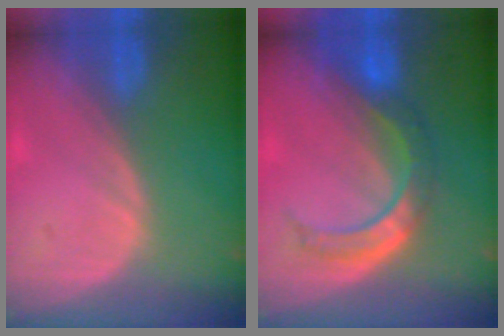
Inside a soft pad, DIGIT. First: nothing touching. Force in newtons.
{"total": 6.9, "press": 6.7, "slide": 1.9}